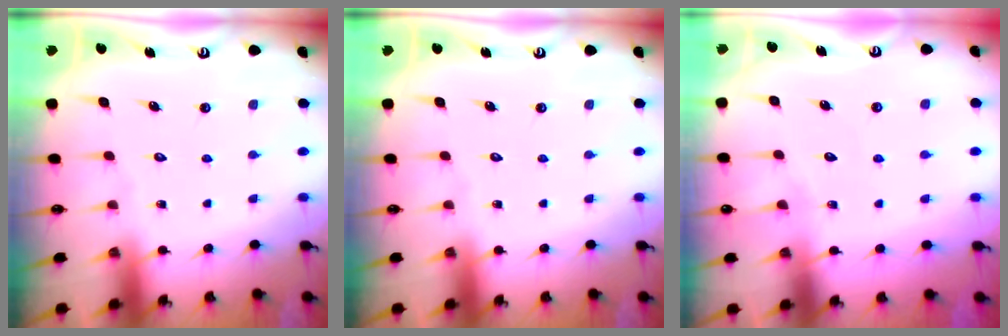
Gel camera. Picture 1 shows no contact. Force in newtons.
{"total": 0.0}
{"total": 5.2, "press": 5.2, "slide": 0.6}